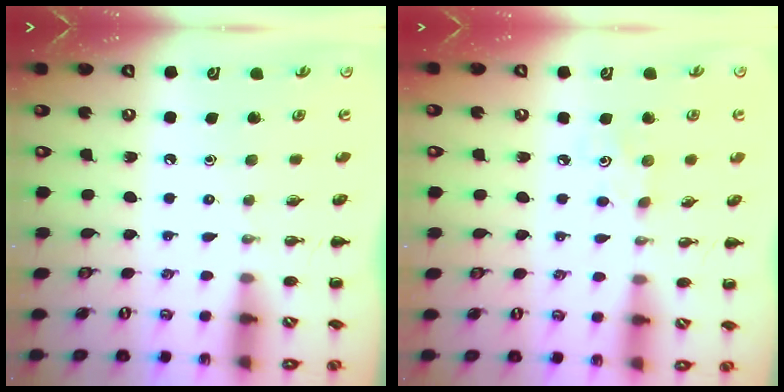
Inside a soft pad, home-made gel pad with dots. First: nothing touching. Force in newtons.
{"total": 2.9, "press": 2.8, "slide": 0.8}